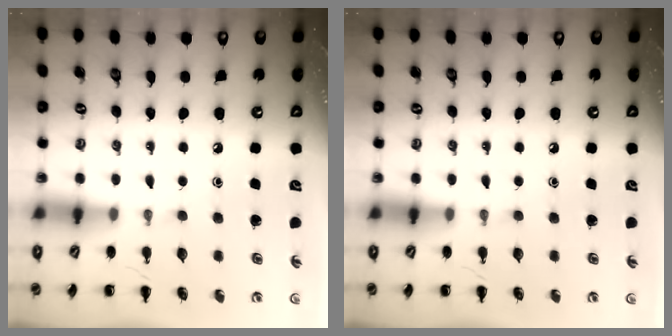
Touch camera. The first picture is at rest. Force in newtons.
{"total": 0.0}